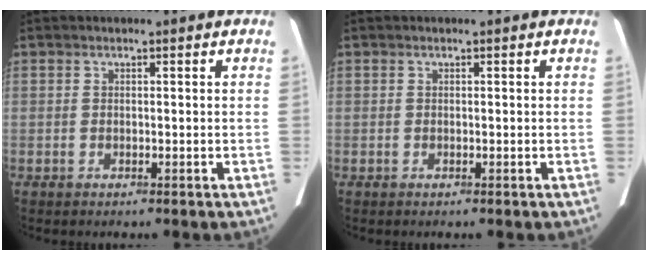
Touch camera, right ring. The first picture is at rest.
{"total": 0.0}